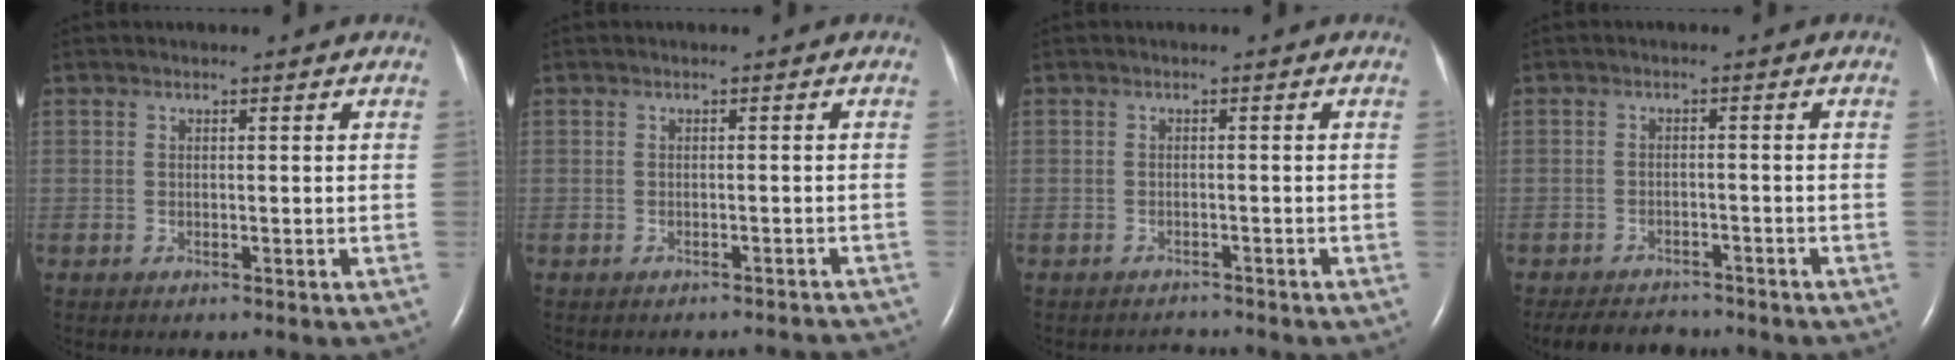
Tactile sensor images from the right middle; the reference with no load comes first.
{"total": 4.6, "force": [-4.4, 1.0, 0.6], "torque": [-0.006, -0.003, -0.042]}
{"total": 1.6, "force": [-1.5, 0.2, -0.5], "torque": [0.004, -0.009, -0.022]}
{"total": 8.0, "force": [-7.3, 2.7, 2.1], "torque": [-0.038, -0.008, -0.100]}